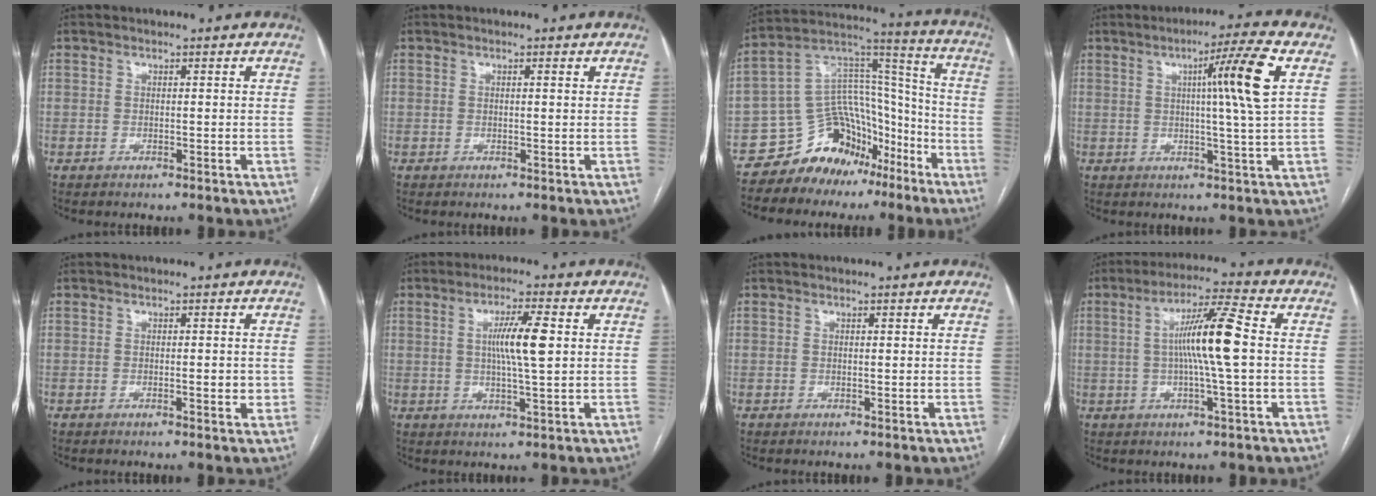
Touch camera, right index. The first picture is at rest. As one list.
[{"total": 0.5, "force": [0.3, -0.1, 0.4], "torque": [-0.010, 0.002, 0.005]}, {"total": 14.2, "force": [-9.7, 9.0, 4.9], "torque": [-0.084, 0.085, -0.162]}, {"total": 9.5, "force": [2.5, -2.0, 9.0], "torque": [-0.140, 0.004, 0.041]}, {"total": 1.9, "force": [-0.2, 0.6, 1.8], "torque": [-0.027, 0.000, -0.003]}, {"total": 6.9, "force": [1.1, 0.2, 6.9], "torque": [-0.123, 0.001, 0.019]}, {"total": 0.0}, {"total": 10.1, "force": [0.4, -0.4, 10.1], "torque": [-0.183, 0.007, 0.003]}]